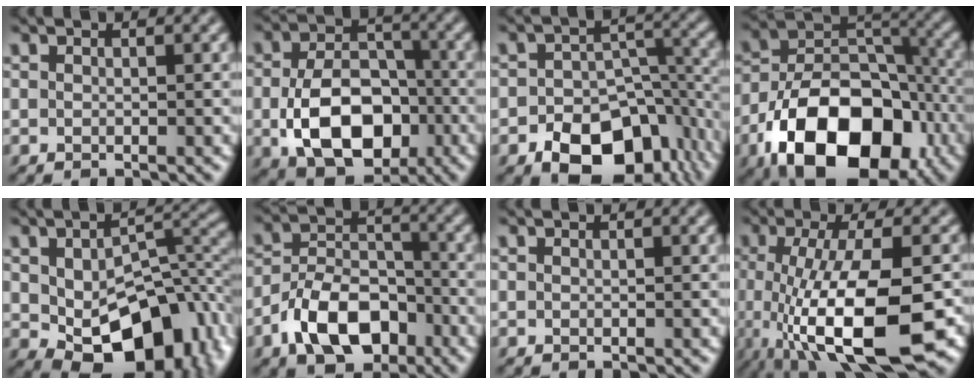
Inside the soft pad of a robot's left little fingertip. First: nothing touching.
{"total": 9.6, "force": [-2.4, 6.4, 6.8], "torque": [-0.132, -0.011, -0.032]}
{"total": 11.8, "force": [-6.3, 7.5, 6.7], "torque": [-0.096, -0.014, -0.092]}
{"total": 14.5, "force": [-7.3, 8.6, 9.1], "torque": [-0.166, -0.010, -0.125]}
{"total": 12.7, "force": [-3.3, 7.4, 9.8], "torque": [-0.145, -0.014, -0.041]}
{"total": 7.8, "force": [-4.4, 4.5, 4.7], "torque": [-0.082, 0.005, -0.086]}
{"total": 0.0}
{"total": 11.6, "force": [-3.8, 3.6, 10.3], "torque": [-0.190, -0.018, -0.062]}